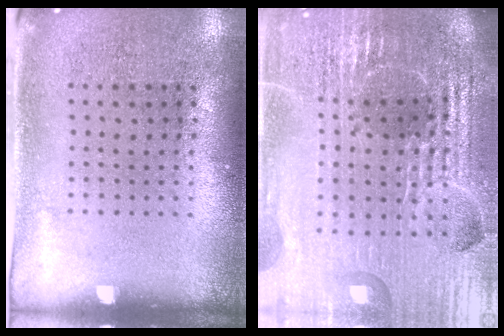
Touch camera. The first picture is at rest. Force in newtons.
{"total": 6.5, "press": 5.7, "slide": 3.1}